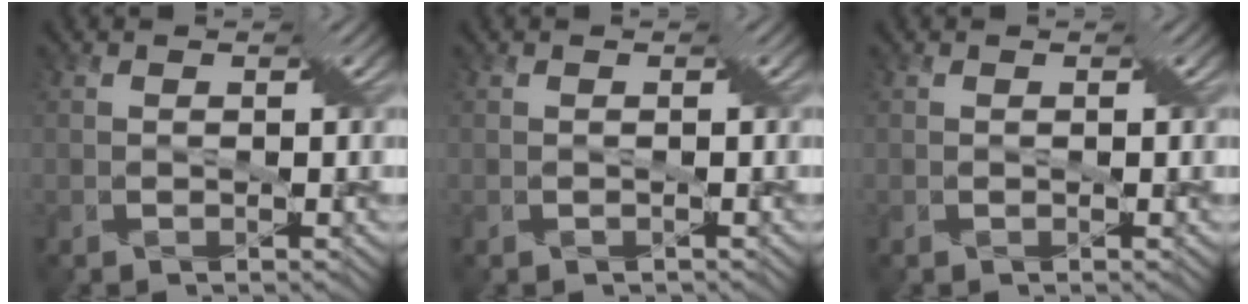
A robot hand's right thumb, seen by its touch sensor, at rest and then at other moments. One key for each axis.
{"total": 0.0}
{"total": 0.0}